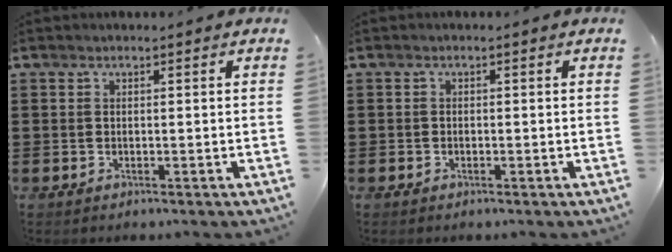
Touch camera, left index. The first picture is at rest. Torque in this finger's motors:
{"motor_torque": [-0.18, 0.04, -0.02, 0.00]}